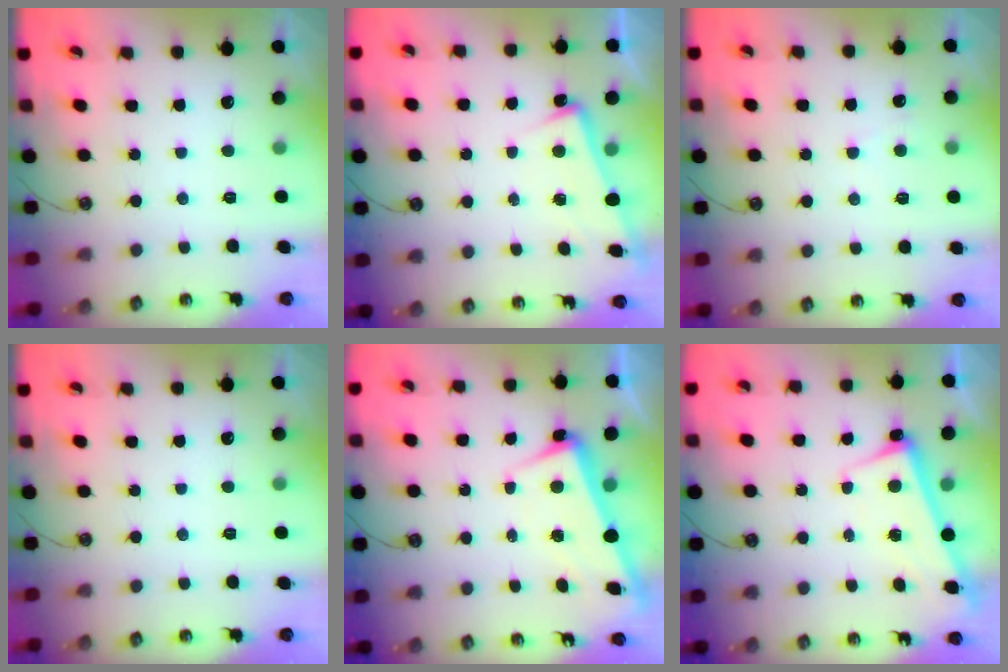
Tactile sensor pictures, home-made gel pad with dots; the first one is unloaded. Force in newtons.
{"total": 5.9, "press": 5.8, "slide": 0.6}
{"total": 5.0, "press": 5.0, "slide": 0.3}
{"total": 0.0}
{"total": 3.0, "press": 2.9, "slide": 0.9}
{"total": 2.6, "press": 2.5, "slide": 0.7}